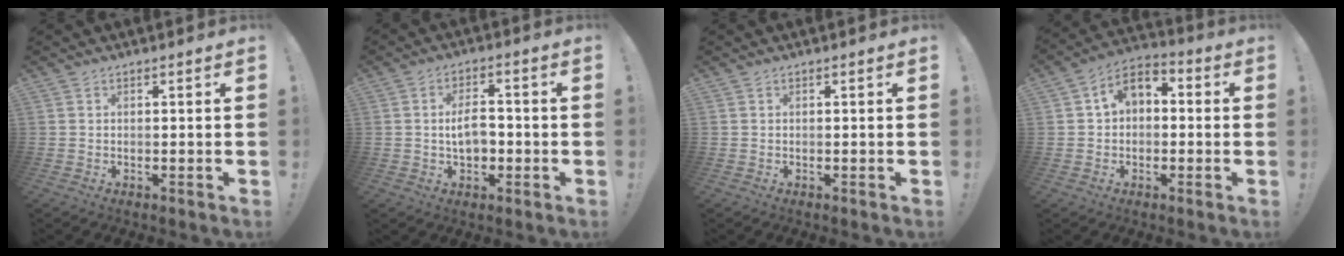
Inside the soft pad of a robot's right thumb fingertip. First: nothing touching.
{"total": 6.6, "force": [-0.8, 4.0, 5.2], "torque": [-0.083, 0.008, -0.015]}
{"total": 0.0}
{"total": 6.7, "force": [-0.2, 5.3, 4.2], "torque": [-0.081, 0.019, -0.001]}